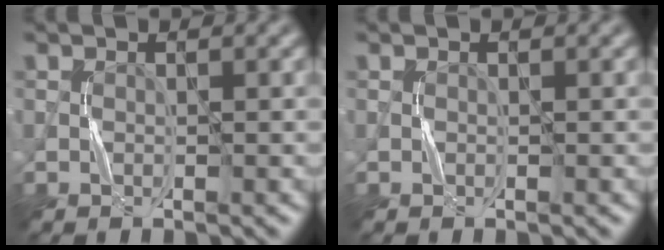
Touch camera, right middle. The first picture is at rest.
{"total": 0.0}